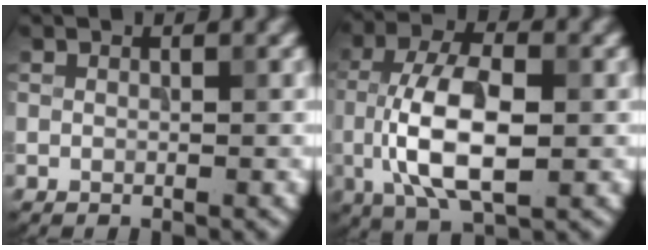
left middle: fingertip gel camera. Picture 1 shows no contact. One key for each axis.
{"total": 8.9, "fx": -1.0, "fy": 4.0, "fz": 7.8, "tx": -0.157, "ty": 0.004, "tz": -0.020}